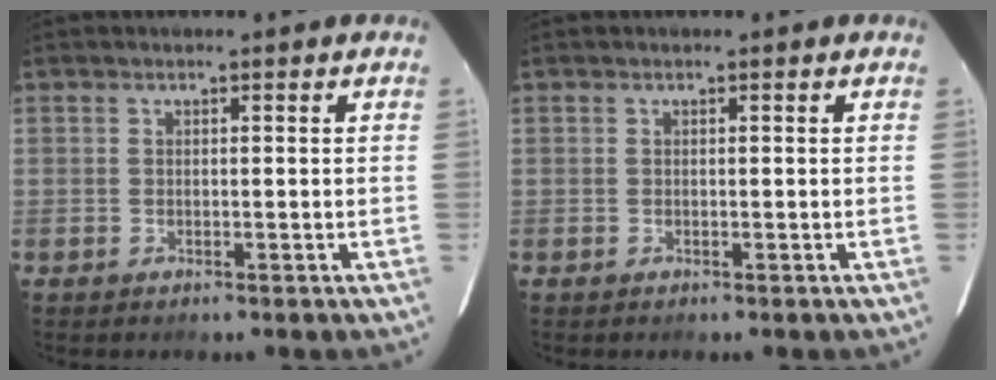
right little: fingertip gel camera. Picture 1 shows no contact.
{"total": 0.0}